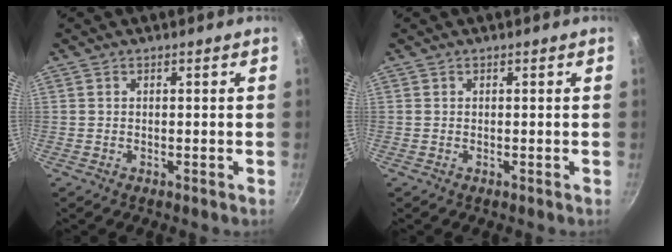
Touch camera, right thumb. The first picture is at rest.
{"total": 0.0}